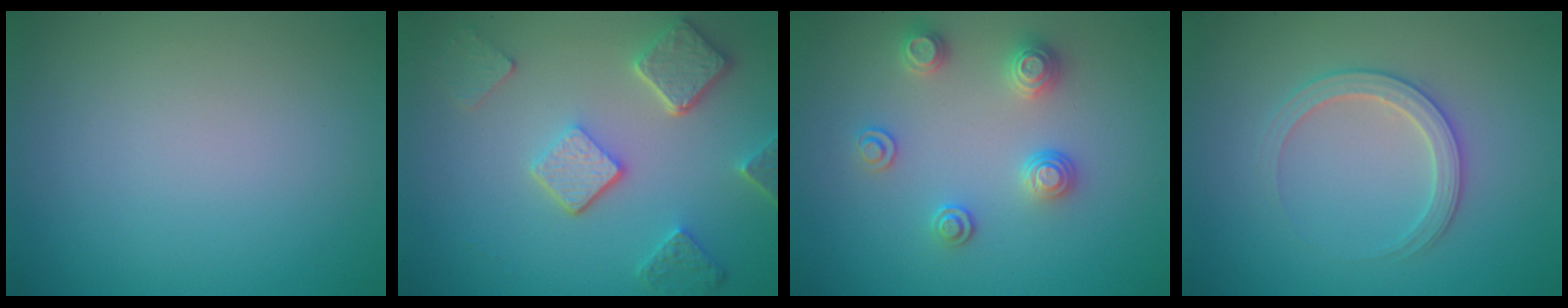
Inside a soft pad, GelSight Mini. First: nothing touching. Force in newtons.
{"total": 5.1, "press": 4.0, "slide": 3.2}
{"total": 2.6, "press": 2.6, "slide": 0.2}
{"total": 2.8, "press": 2.7, "slide": 0.4}